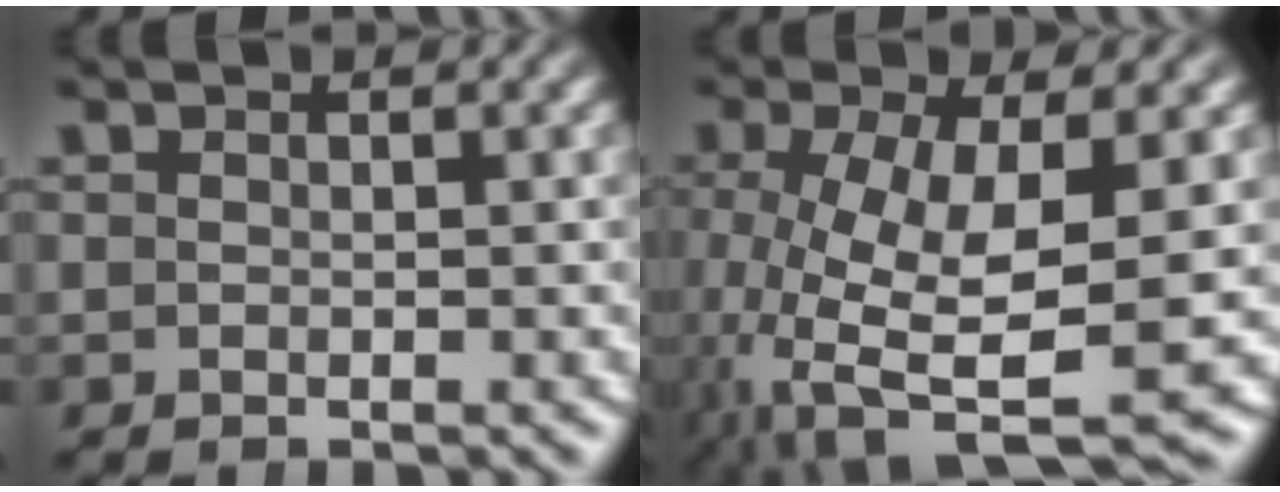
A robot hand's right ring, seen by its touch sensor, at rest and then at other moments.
{"total": 9.9, "force": [-1.5, 5.2, 8.3], "torque": [-0.169, -0.042, 0.000]}